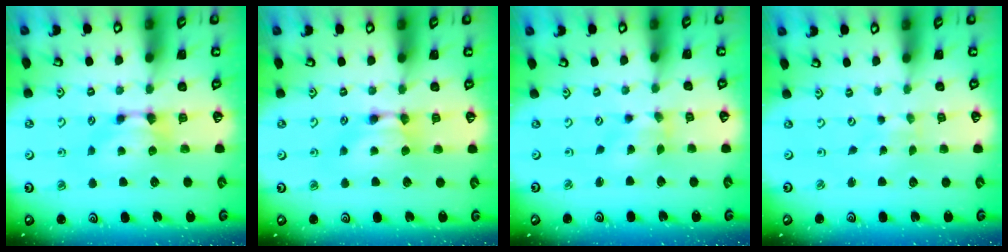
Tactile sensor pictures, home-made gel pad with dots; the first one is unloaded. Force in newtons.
{"total": 1.7, "press": 1.7, "slide": 0.1}
{"total": 1.3, "press": 0.7, "slide": 1.1}
{"total": 5.1, "press": 5.1, "slide": 0.2}